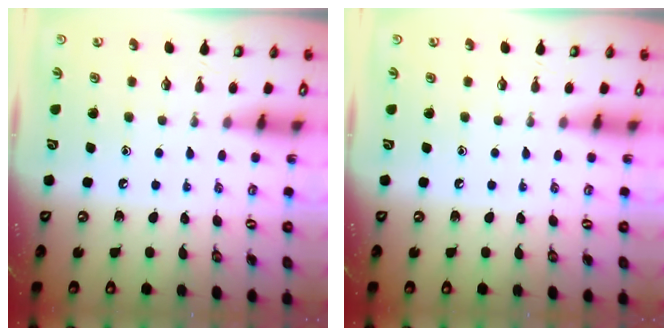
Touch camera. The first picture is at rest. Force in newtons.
{"total": 0.0}